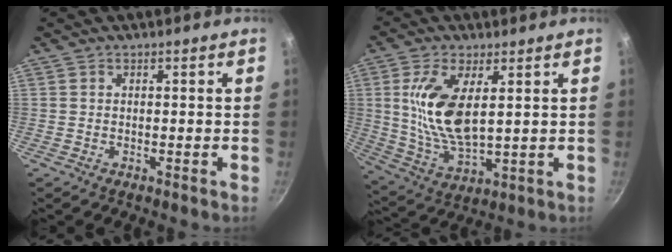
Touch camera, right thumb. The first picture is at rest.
{"total": 13.6, "force": [3.1, 6.2, 11.7], "torque": [-0.230, -0.020, 0.069]}